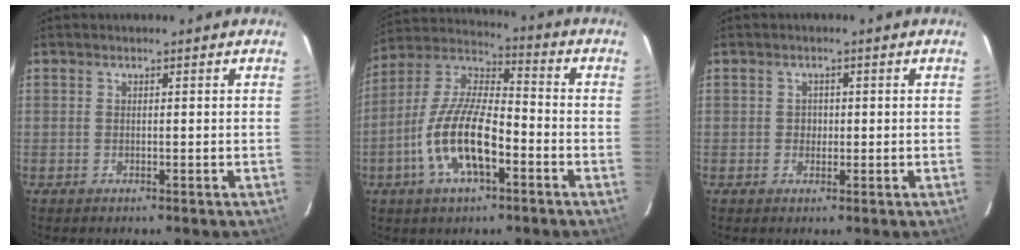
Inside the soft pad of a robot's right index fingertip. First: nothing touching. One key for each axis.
{"total": 15.2, "fx": -5.7, "fy": 5.6, "fz": 13.0, "tx": -0.268, "ty": -0.002, "tz": -0.110}
{"total": 1.7, "fx": -0.2, "fy": 1.7, "fz": 0.3, "tx": -0.002, "ty": 0.004, "tz": -0.002}